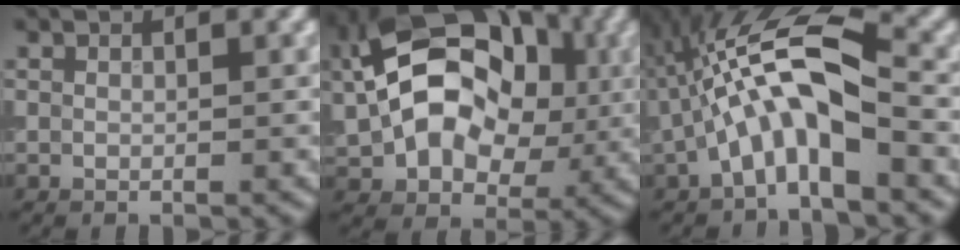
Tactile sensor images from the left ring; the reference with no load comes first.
{"total": 14.1, "force": [2.5, 9.8, 9.8], "torque": [-0.158, 0.011, 0.034]}
{"total": 8.4, "force": [-1.7, 2.4, 7.8], "torque": [-0.150, 0.026, -0.038]}